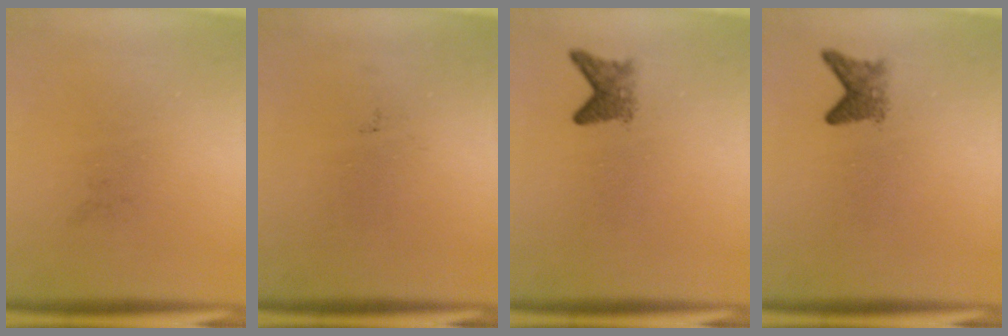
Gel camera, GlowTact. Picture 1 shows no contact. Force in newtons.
{"total": 0.0}
{"total": 2.3}
{"total": 2.3}